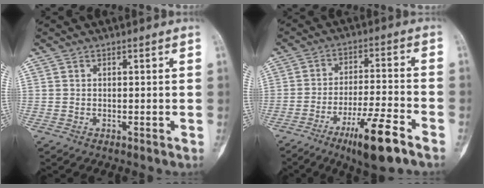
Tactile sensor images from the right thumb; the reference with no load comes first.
{"total": 12.2, "force": [-7.3, 1.6, 9.7], "torque": [-0.176, 0.028, -0.122]}